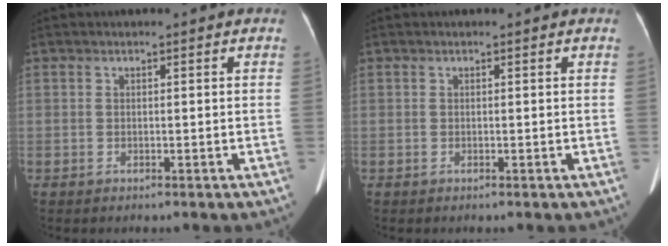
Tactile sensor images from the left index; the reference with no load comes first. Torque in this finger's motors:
{"motor_torque": [0.04, 0.05, 0.03, 0.02]}